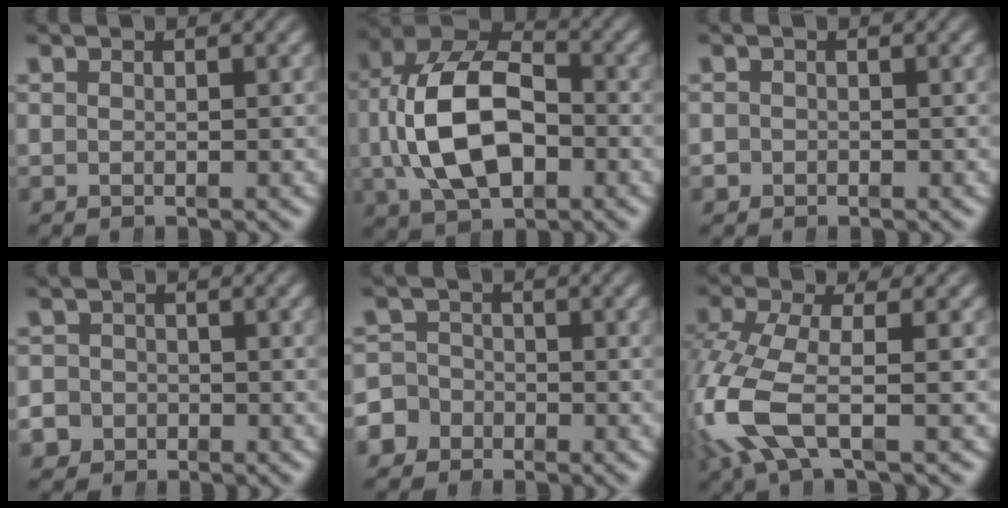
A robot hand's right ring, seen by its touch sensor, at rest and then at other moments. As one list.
[{"total": 11.1, "force": [-0.1, 7.5, 8.1], "torque": [-0.162, -0.020, 0.007]}, {"total": 0.9, "force": [-0.6, 0.6, -0.2], "torque": [0.004, -0.003, -0.012]}, {"total": 4.0, "force": [-1.7, 3.6, 0.5], "torque": [-0.019, -0.020, -0.028]}, {"total": 4.8, "force": [-2.5, 4.0, 0.6], "torque": [-0.008, -0.011, -0.047]}, {"total": 6.0, "force": [-1.2, 2.9, 5.0], "torque": [-0.149, -0.027, -0.008]}]